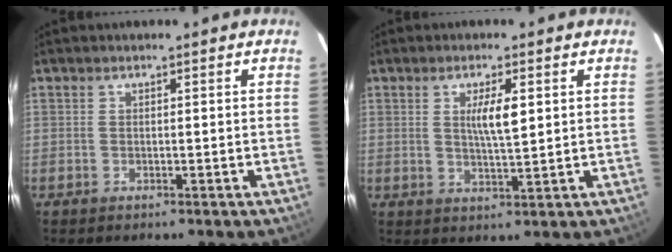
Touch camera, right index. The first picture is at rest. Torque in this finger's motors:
{"motor_torque": [0.33, -0.02, 0.15, 0.06]}